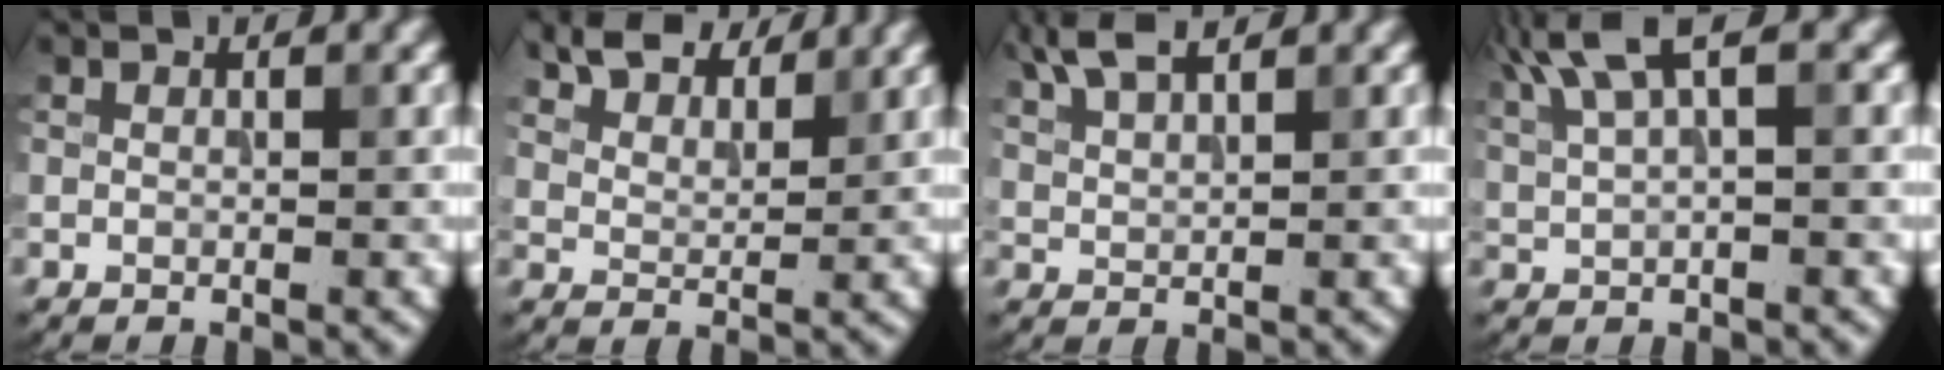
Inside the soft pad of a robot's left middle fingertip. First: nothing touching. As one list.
[{"total": 6.5, "force": [5.5, 2.4, 2.5], "torque": [-0.060, -0.004, 0.103]}, {"total": 3.9, "force": [3.0, 1.0, 2.3], "torque": [-0.052, 0.012, 0.060]}, {"total": 4.9, "force": [2.9, 1.3, 3.8], "torque": [-0.079, 0.017, 0.058]}]